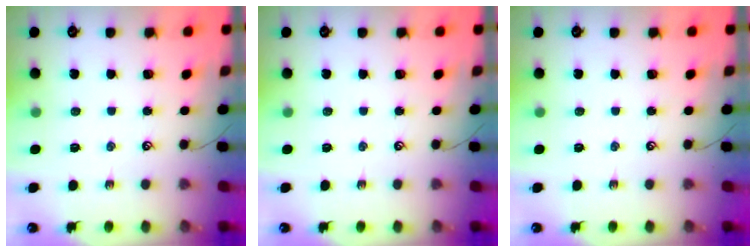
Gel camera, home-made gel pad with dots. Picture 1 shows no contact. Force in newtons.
{"total": 0.0}
{"total": 0.0}